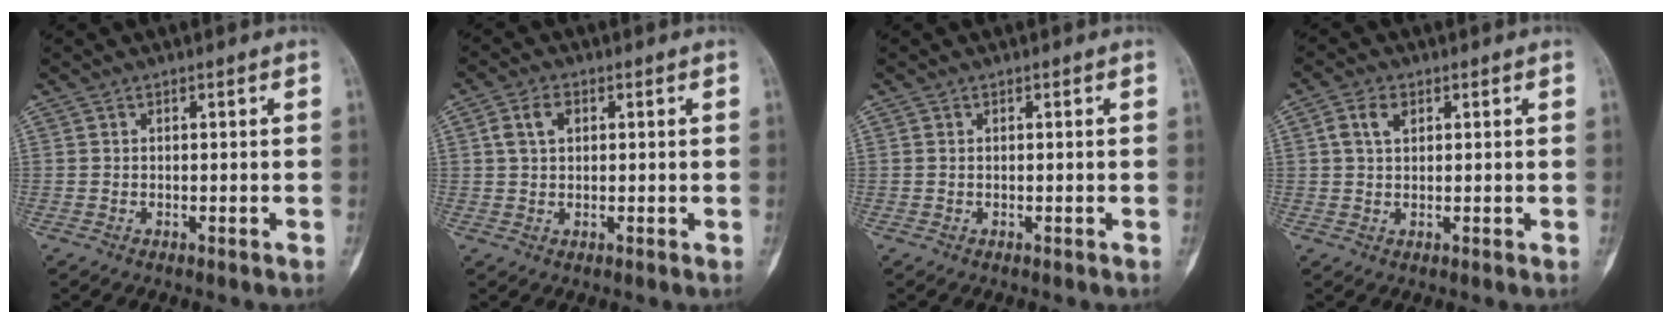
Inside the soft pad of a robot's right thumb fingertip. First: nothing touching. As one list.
[{"total": 4.2, "force": [1.1, 2.7, 3.0], "torque": [-0.060, 0.005, 0.020]}, {"total": 0.0}, {"total": 3.9, "force": [1.3, 2.4, 2.8], "torque": [-0.055, 0.002, 0.023]}]